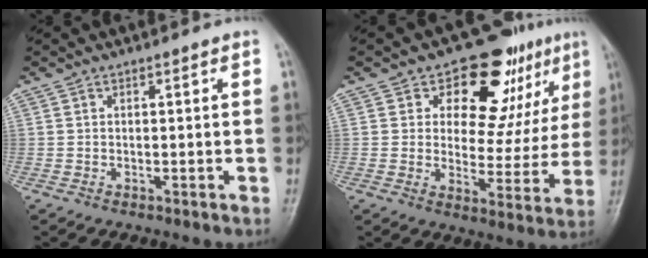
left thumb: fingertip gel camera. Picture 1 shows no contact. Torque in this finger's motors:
{"motor_torque": [0.35, 0.19, -0.31, -0.33, 0.08]}